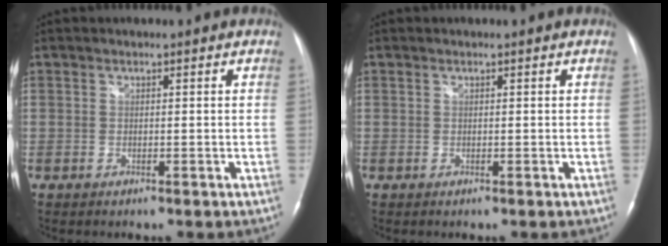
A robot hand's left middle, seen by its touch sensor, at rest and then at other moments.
{"total": 0.0}